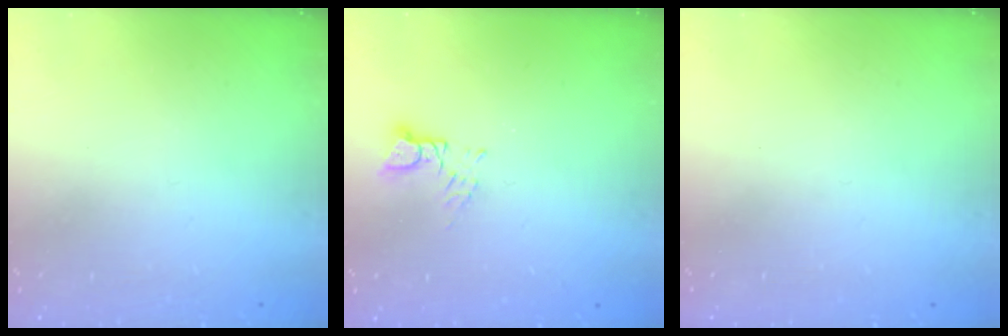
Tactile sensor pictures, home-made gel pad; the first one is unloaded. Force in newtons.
{"total": 3.0, "press": 3.0, "slide": 0.4}
{"total": 0.0}